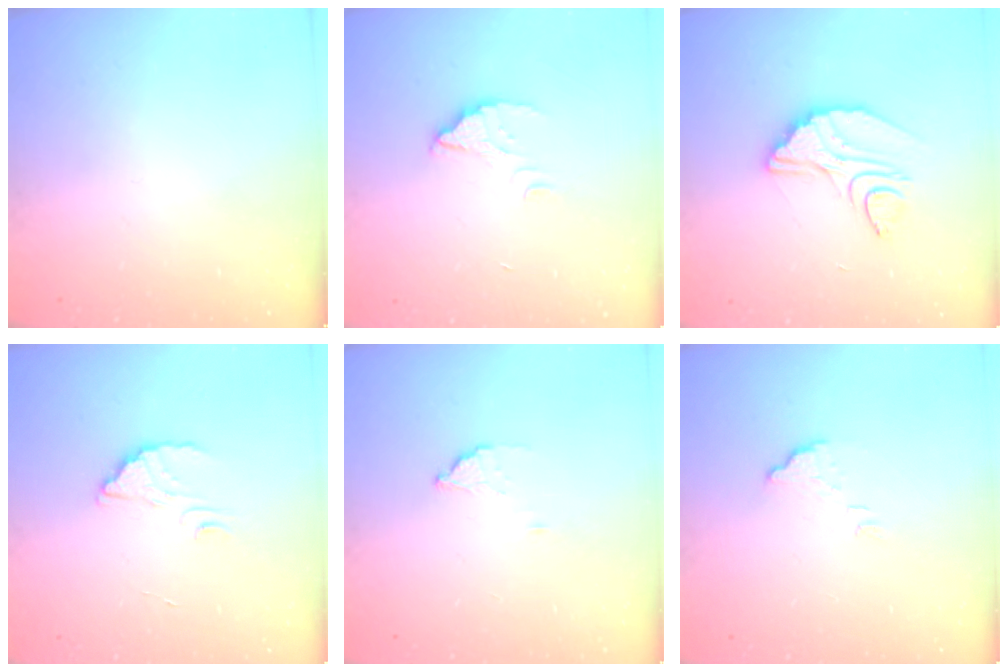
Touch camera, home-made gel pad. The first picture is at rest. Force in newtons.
{"total": 2.1, "press": 2.1, "slide": 0.1}
{"total": 10.8, "press": 10.8, "slide": 1.0}
{"total": 2.4, "press": 2.4, "slide": 0.1}
{"total": 1.8, "press": 1.8, "slide": 0.1}
{"total": 2.3, "press": 2.3, "slide": 0.1}